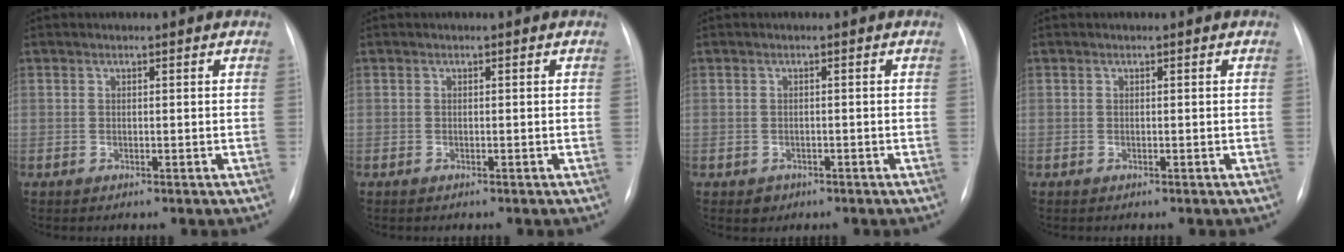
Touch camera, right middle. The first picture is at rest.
{"total": 0.0}
{"total": 1.4, "force": [-0.8, 1.2, 0.1], "torque": [-0.001, 0.004, -0.008]}
{"total": 0.0}